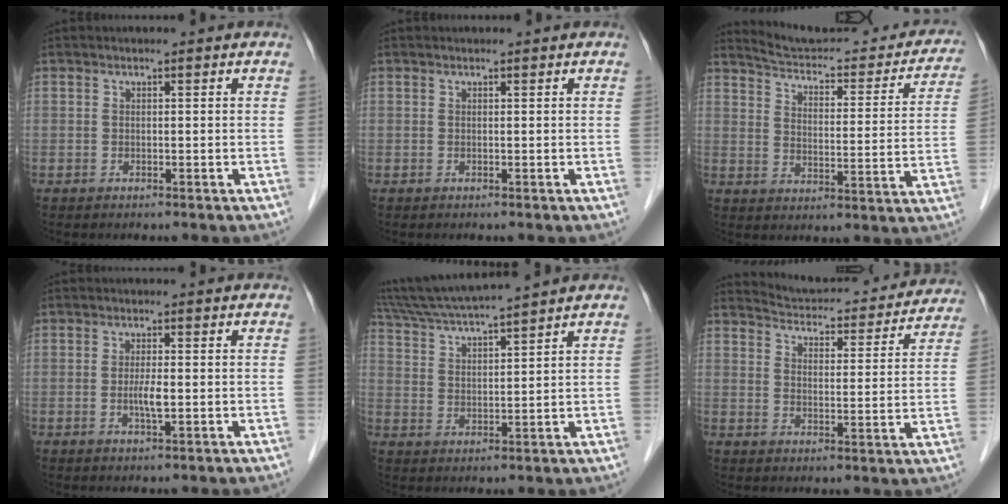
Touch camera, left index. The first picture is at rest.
{"total": 0.0}
{"total": 22.9, "force": [21.2, 4.7, 7.4], "torque": [-0.091, -0.048, 0.257]}
{"total": 2.5, "force": [-0.6, 0.3, 2.4], "torque": [-0.051, -0.006, -0.012]}
{"total": 11.7, "force": [10.5, -0.9, 4.9], "torque": [-0.098, 0.018, 0.183]}
{"total": 19.5, "force": [18.7, 3.9, 4.1], "torque": [-0.049, -0.025, 0.229]}